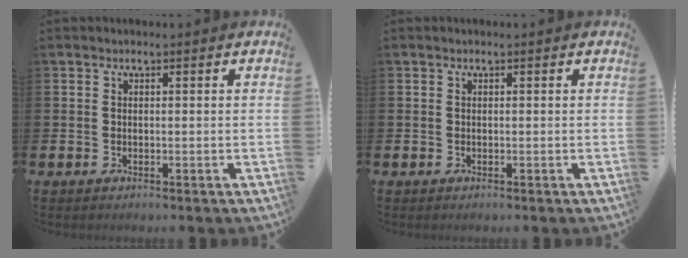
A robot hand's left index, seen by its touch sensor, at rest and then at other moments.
{"total": 0.0}